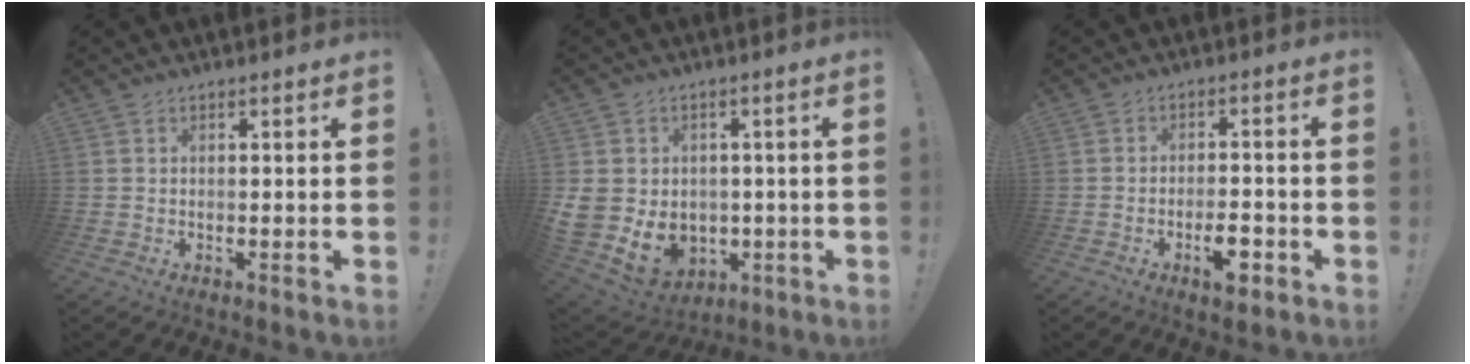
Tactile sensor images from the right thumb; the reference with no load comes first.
{"total": 12.3, "force": [-0.9, 10.5, 6.3], "torque": [-0.135, -0.008, -0.008]}
{"total": 6.6, "force": [-3.2, 2.6, 5.1], "torque": [-0.070, 0.011, -0.052]}